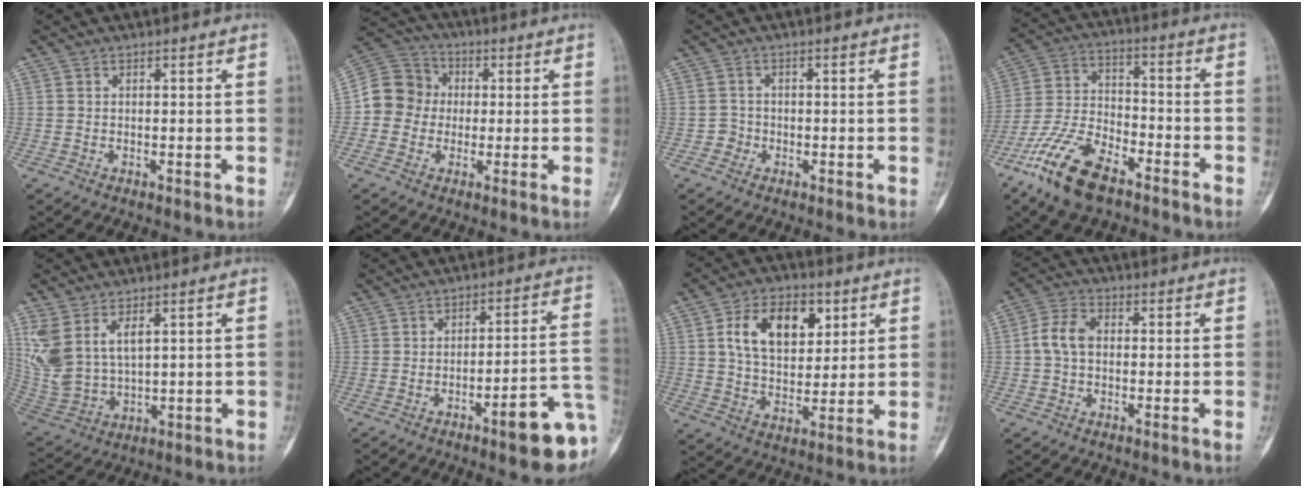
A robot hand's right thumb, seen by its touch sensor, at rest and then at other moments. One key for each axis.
{"total": 9.6, "fx": -0.2, "fy": 8.9, "fz": 3.6, "tx": -0.042, "ty": 0.026, "tz": -0.018}
{"total": 1.7, "fx": -0.8, "fy": 1.5, "fz": -0.1, "tx": 0.018, "ty": 0.011, "tz": -0.021}
{"total": 15.1, "fx": -9.8, "fy": 6.3, "fz": 9.5, "tx": -0.192, "ty": 0.047, "tz": -0.190}
{"total": 10.6, "fx": 4.8, "fy": 5.7, "fz": 7.6, "tx": -0.162, "ty": -0.016, "tz": 0.117}
{"total": 12.7, "fx": -5.6, "fy": 2.6, "fz": 11.1, "tx": -0.120, "ty": 0.037, "tz": -0.070}
{"total": 13.6, "fx": 4.7, "fy": 8.3, "fz": 9.6, "tx": -0.130, "ty": -0.011, "tz": 0.083}
{"total": 5.4, "fx": -0.1, "fy": 3.4, "fz": 4.3, "tx": -0.086, "ty": 0.013, "tz": -0.012}